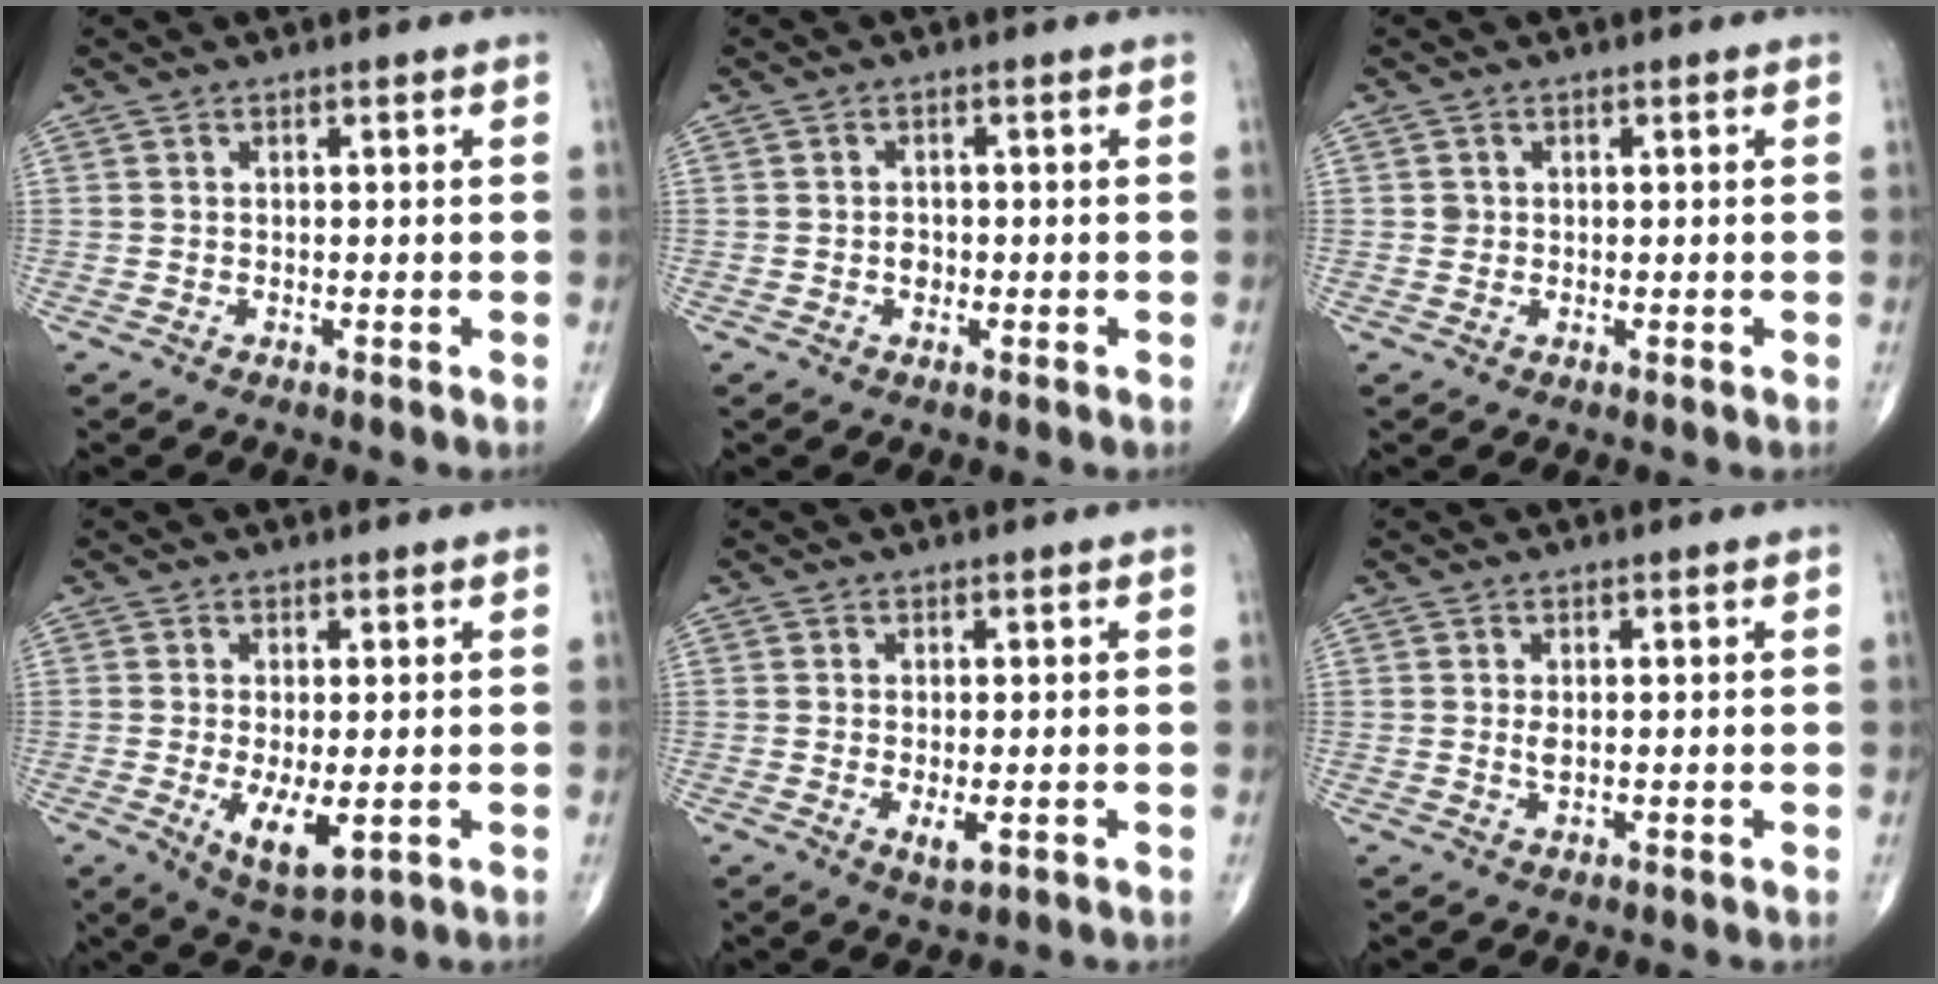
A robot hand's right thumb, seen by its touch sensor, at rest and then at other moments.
{"total": 1.6, "force": [-0.4, 1.3, 0.9], "torque": [-0.008, 0.005, -0.007]}
{"total": 1.0, "force": [0.1, 1.0, 0.3], "torque": [0.001, 0.001, 0.003]}
{"total": 6.5, "force": [-1.2, 2.6, 5.9], "torque": [-0.099, -0.019, -0.010]}
{"total": 2.5, "force": [-0.6, 0.9, 2.3], "torque": [-0.039, -0.007, -0.007]}
{"total": 1.4, "force": [0.2, 0.6, 1.2], "torque": [-0.023, -0.004, 0.006]}